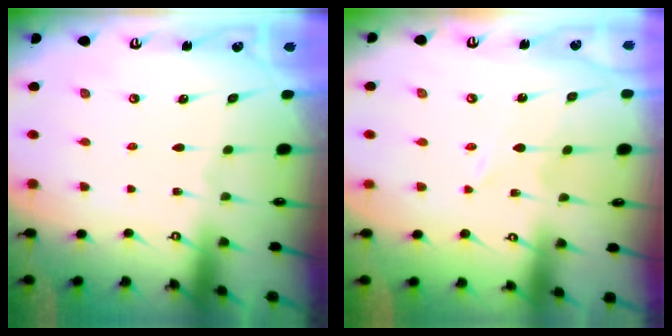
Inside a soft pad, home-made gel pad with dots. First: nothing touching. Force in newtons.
{"total": 1.7, "press": 1.7, "slide": 0.3}